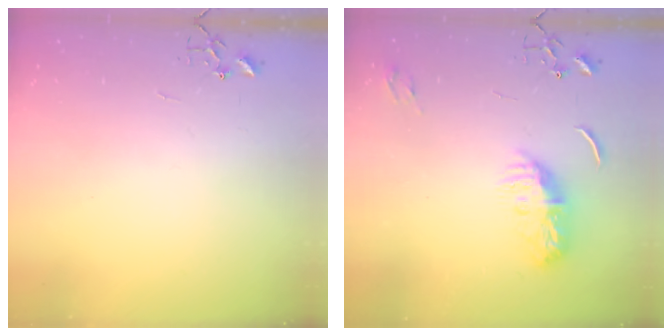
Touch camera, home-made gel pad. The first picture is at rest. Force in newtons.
{"total": 9.4, "press": 9.4, "slide": 0.4}